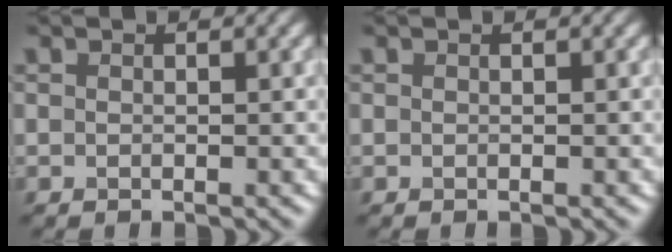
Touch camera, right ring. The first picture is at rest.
{"total": 0.0}